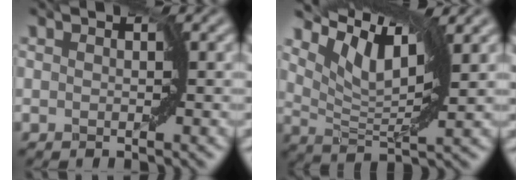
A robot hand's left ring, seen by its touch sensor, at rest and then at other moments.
{"total": 6.4, "force": [4.4, 1.6, 4.4], "torque": [-0.084, 0.001, 0.081]}